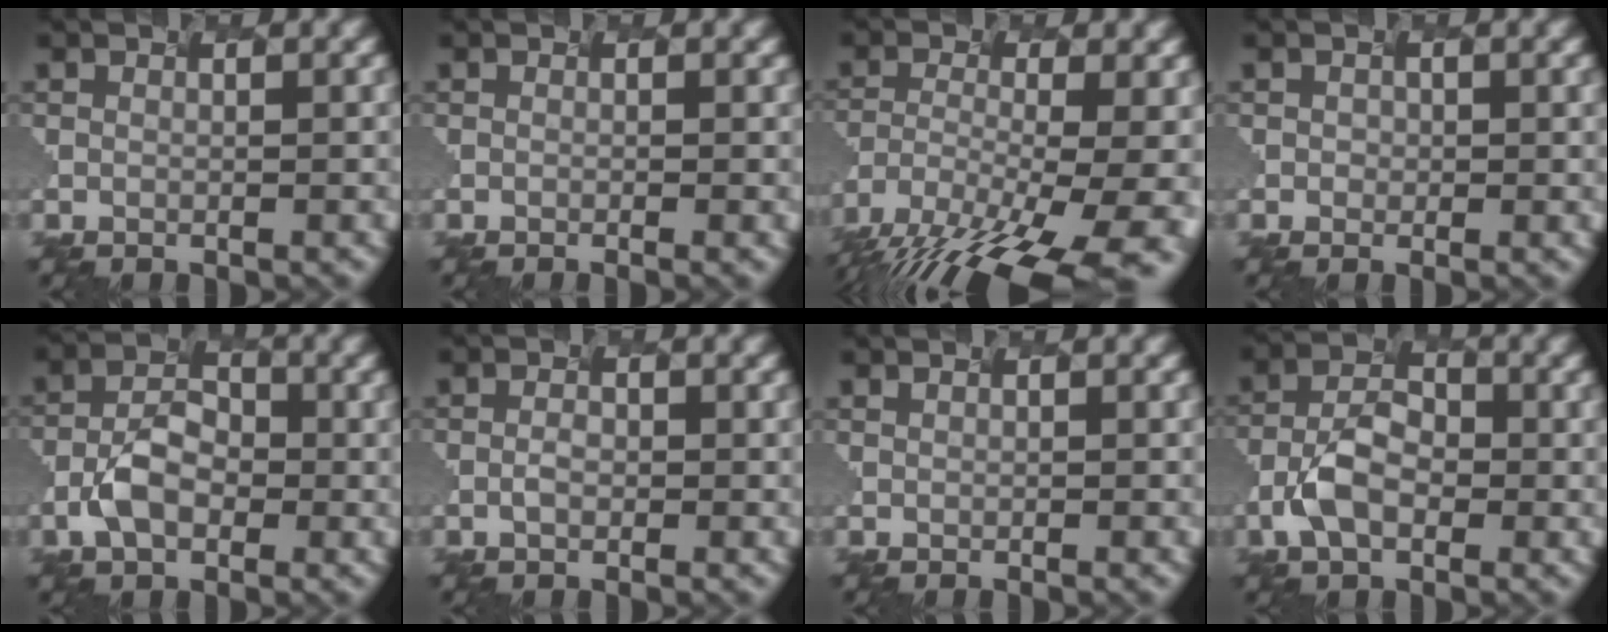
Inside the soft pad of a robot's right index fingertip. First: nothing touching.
{"total": 0.8, "force": [-0.2, 0.3, 0.7], "torque": [-0.002, -0.002, -0.011]}
{"total": 14.8, "force": [-10.7, 3.9, 9.5], "torque": [-0.164, -0.024, -0.143]}
{"total": 0.7, "force": [-0.4, 0.6, 0.1], "torque": [0.002, 0.002, 0.000]}
{"total": 3.8, "force": [-2.1, 2.2, 2.3], "torque": [-0.049, 0.008, -0.036]}
{"total": 1.0, "force": [-0.9, 0.4, 0.4], "torque": [-0.010, 0.002, -0.011]}
{"total": 0.8, "force": [0.4, 0.4, 0.6], "torque": [0.001, -0.006, 0.002]}
{"total": 4.2, "force": [-2.2, 2.3, 2.7], "torque": [-0.057, 0.008, -0.040]}